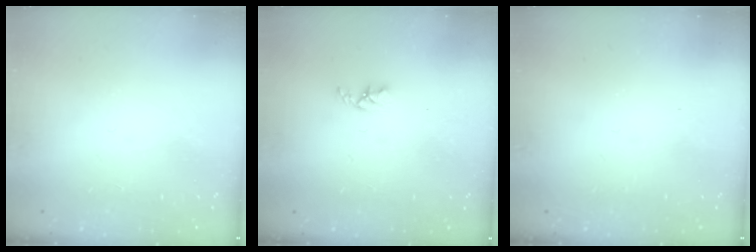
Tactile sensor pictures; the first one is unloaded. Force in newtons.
{"total": 2.7, "press": 2.7, "slide": 0.5}
{"total": 0.0}